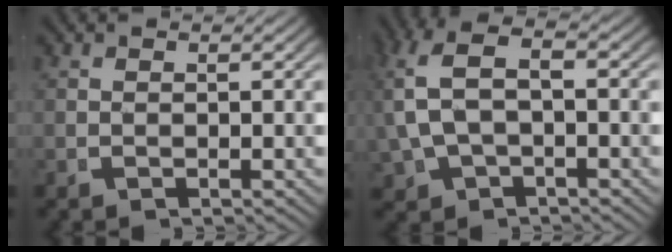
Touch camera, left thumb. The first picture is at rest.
{"total": 6.6, "force": [0.0, 4.5, 4.9], "torque": [-0.135, -0.010, 0.014]}